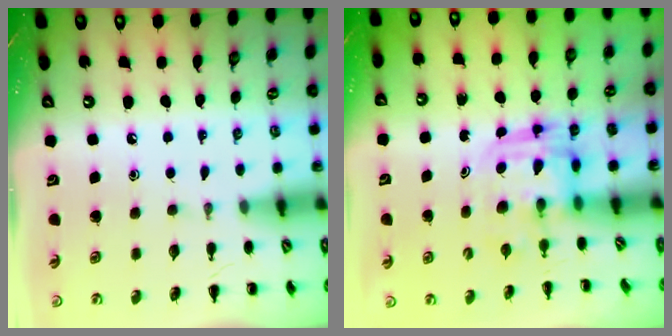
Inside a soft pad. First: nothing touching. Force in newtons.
{"total": 3.0, "press": 3.0, "slide": 0.3}